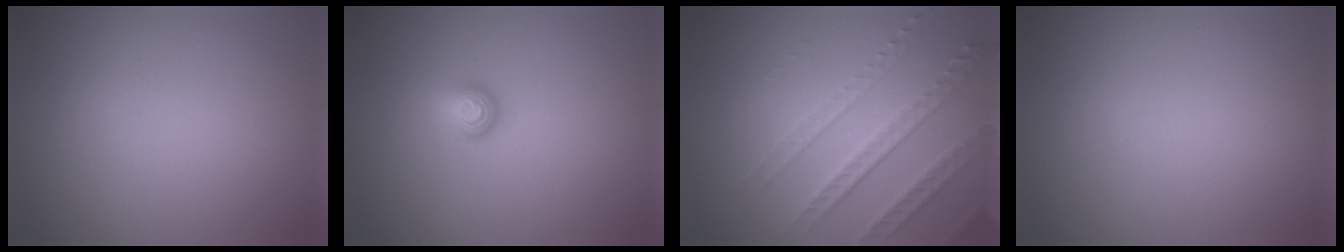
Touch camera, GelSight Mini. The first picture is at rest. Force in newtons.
{"total": 1.6, "press": 1.0, "slide": 1.2}
{"total": 3.6, "press": 3.2, "slide": 1.6}
{"total": 0.0}